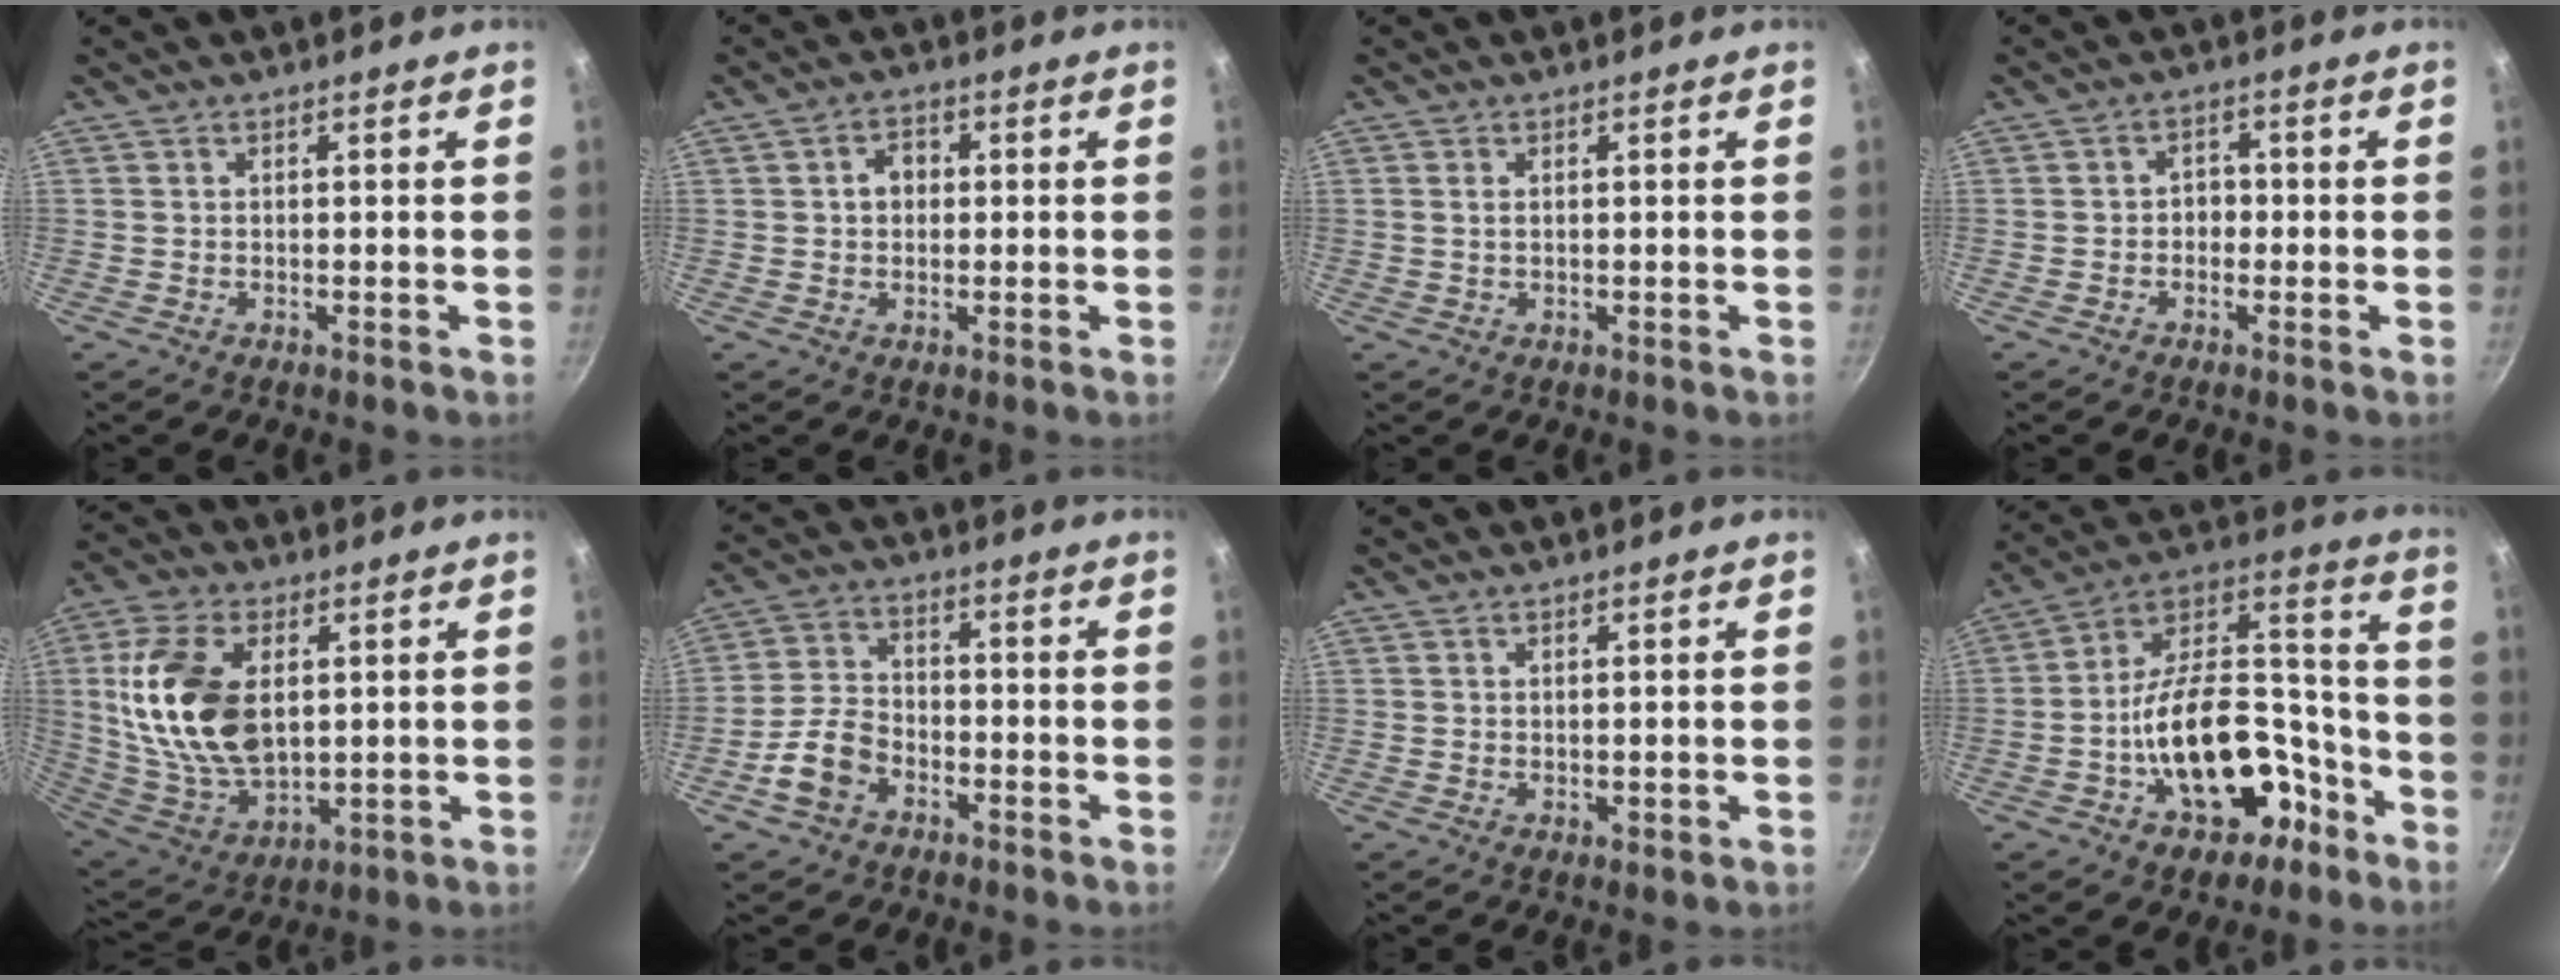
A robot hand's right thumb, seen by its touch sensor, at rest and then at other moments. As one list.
[{"total": 3.7, "force": [0.4, 3.0, 2.2], "torque": [-0.014, 0.009, 0.003]}, {"total": 1.1, "force": [0.3, 0.6, 0.8], "torque": [-0.015, 0.001, 0.003]}, {"total": 3.5, "force": [-1.0, 2.9, 1.8], "torque": [-0.001, 0.017, -0.022]}, {"total": 19.4, "force": [3.5, 11.6, 15.2], "torque": [-0.280, -0.014, 0.078]}, {"total": 7.9, "force": [-3.8, 5.4, 4.4], "torque": [-0.068, 0.037, -0.079]}, {"total": 0.8, "force": [0.4, 0.3, 0.6], "torque": [-0.004, -0.012, 0.003]}, {"total": 22.3, "force": [-8.8, 13.3, 15.6], "torque": [-0.206, 0.095, -0.123]}]